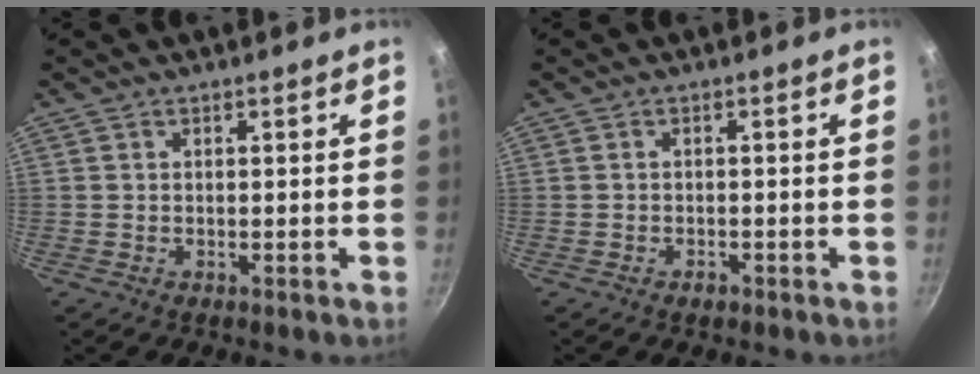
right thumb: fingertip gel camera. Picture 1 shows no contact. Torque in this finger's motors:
{"motor_torque": [-0.28, -0.02, -0.21, 0.06, 0.02]}